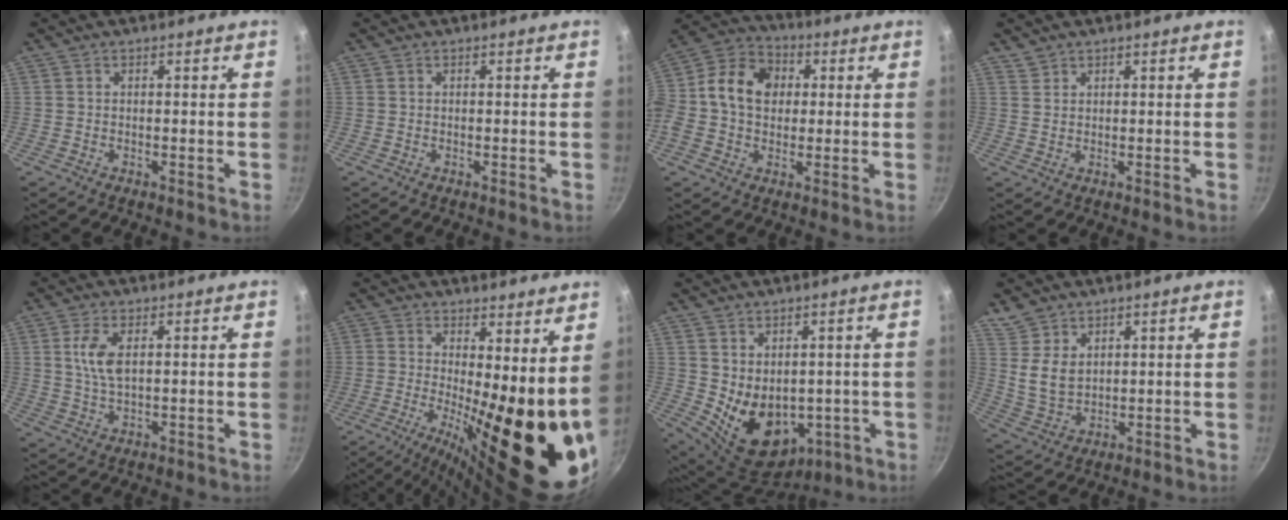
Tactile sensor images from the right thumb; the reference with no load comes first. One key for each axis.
{"total": 0.0}
{"total": 14.1, "fx": 1.4, "fy": 11.0, "fz": 8.8, "tx": -0.134, "ty": 0.028, "tz": 0.001}
{"total": 1.6, "fx": 1.3, "fy": 0.9, "fz": 0.1, "tx": 0.010, "ty": 0.002, "tz": 0.026}
{"total": 5.6, "fx": 1.4, "fy": 2.6, "fz": 4.8, "tx": -0.096, "ty": -0.003, "tz": 0.030}
{"total": 20.9, "fx": 0.4, "fy": 6.9, "fz": 19.7, "tx": -0.257, "ty": -0.048, "tz": 0.013}
{"total": 12.3, "fx": -0.1, "fy": 9.1, "fz": 8.4, "tx": -0.110, "ty": -0.025, "tz": 0.032}
{"total": 6.9, "fx": 4.0, "fy": 4.6, "fz": 3.3, "tx": -0.046, "ty": -0.024, "tz": 0.087}